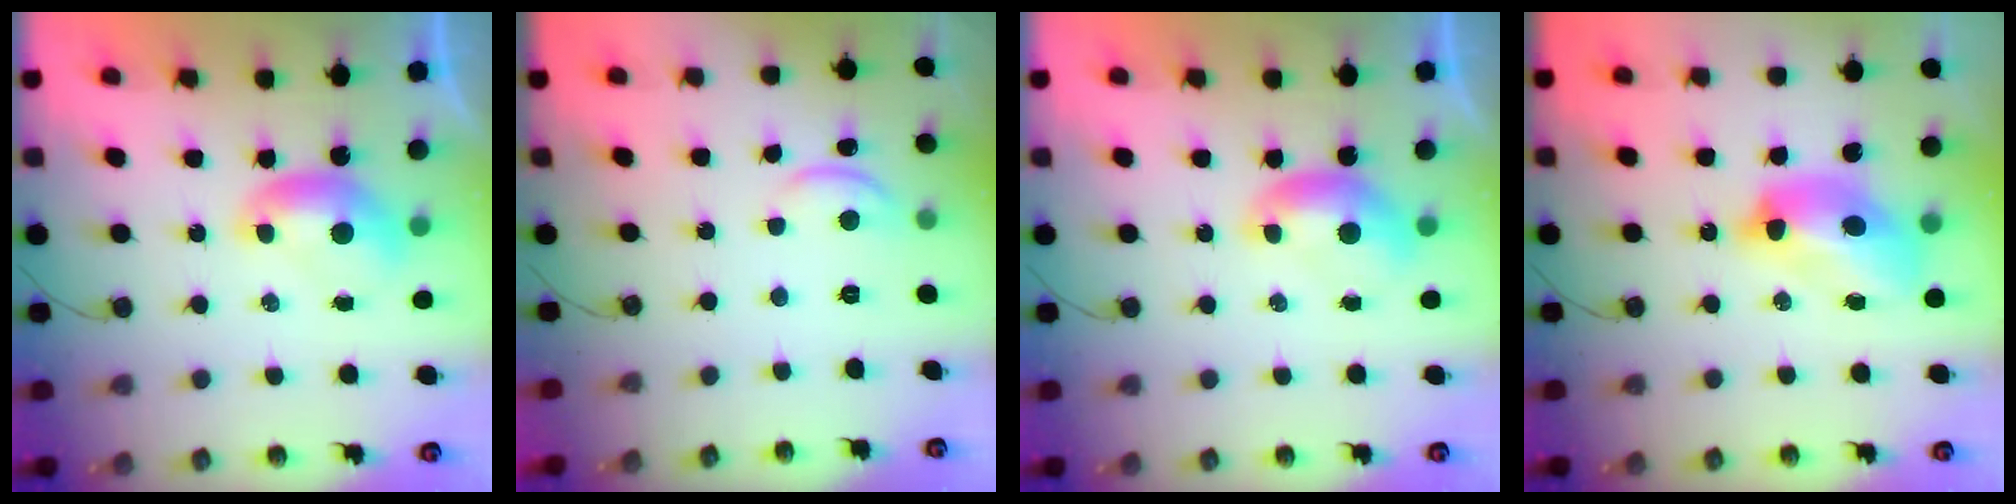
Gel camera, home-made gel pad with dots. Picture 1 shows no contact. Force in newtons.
{"total": 1.3, "press": 1.3, "slide": 0.3}
{"total": 0.0}
{"total": 9.9, "press": 9.9, "slide": 1.1}